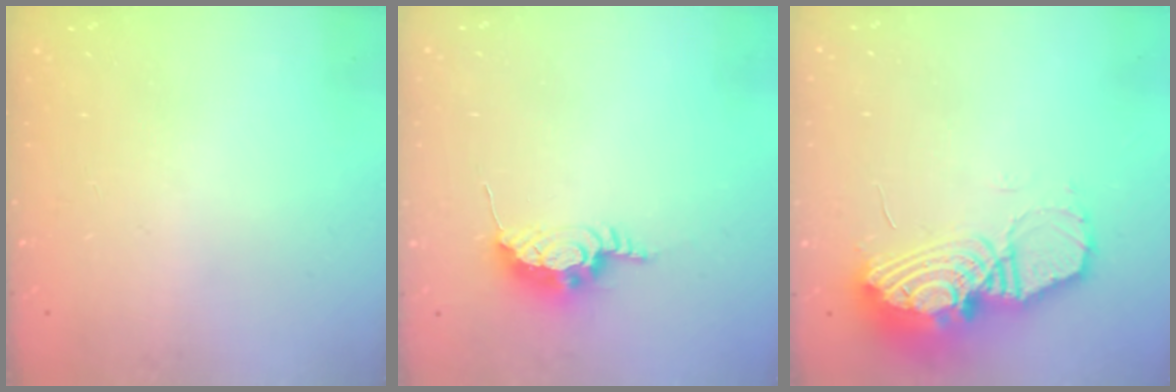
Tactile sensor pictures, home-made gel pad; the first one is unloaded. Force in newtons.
{"total": 8.7, "press": 8.7, "slide": 0.5}
{"total": 17.8, "press": 17.7, "slide": 1.8}